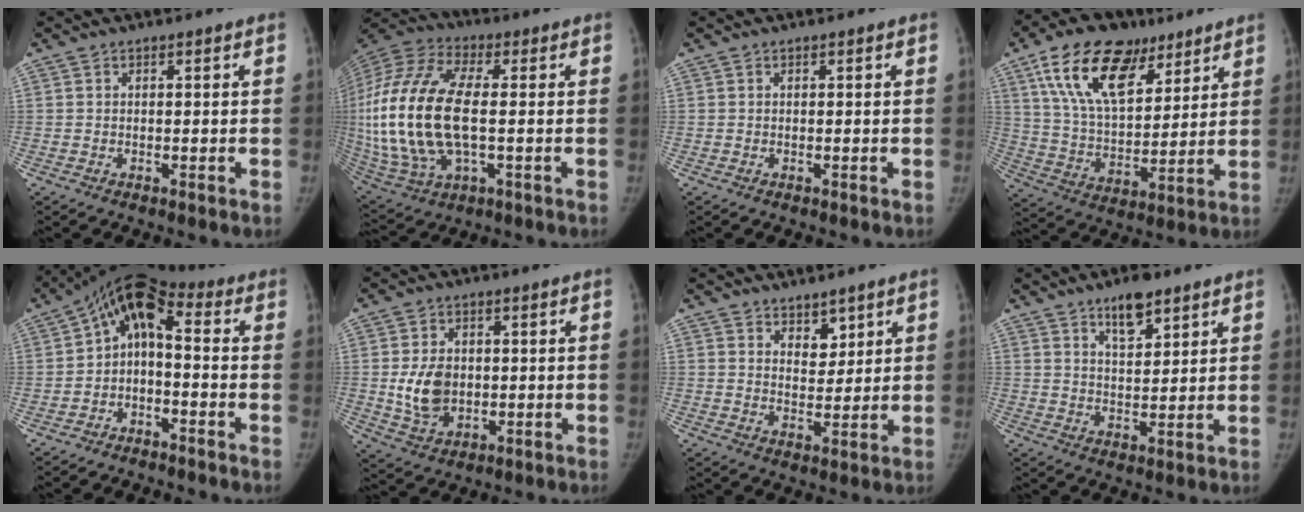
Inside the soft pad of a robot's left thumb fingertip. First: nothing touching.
{"total": 26.4, "force": [-0.7, 12.9, 23.0], "torque": [-0.530, -0.002, -0.005]}
{"total": 0.0}
{"total": 20.6, "force": [11.2, 11.2, 13.1], "torque": [-0.201, -0.027, 0.202]}
{"total": 8.8, "force": [-1.3, 5.3, 6.9], "torque": [-0.102, 0.044, -0.035]}
{"total": 8.3, "force": [-0.1, 6.1, 5.5], "torque": [-0.082, -0.006, 0.006]}
{"total": 4.6, "force": [3.1, 2.7, 2.0], "torque": [-0.004, -0.025, 0.056]}
{"total": 7.2, "force": [4.8, 2.9, 4.6], "torque": [-0.054, -0.030, 0.079]}